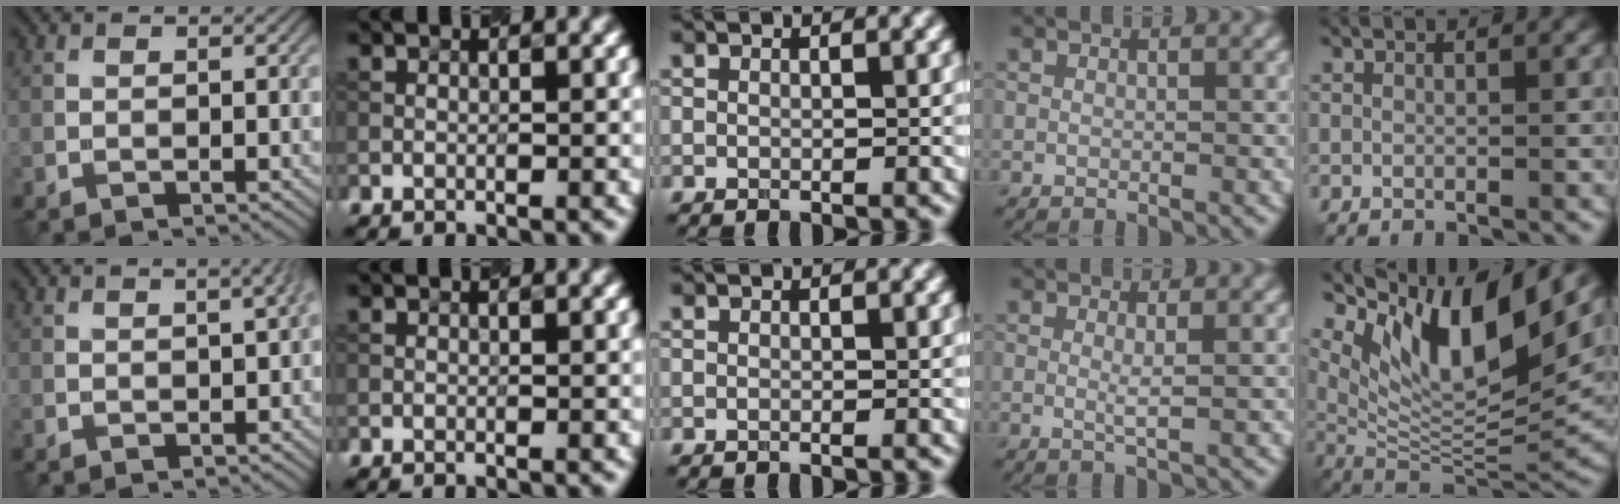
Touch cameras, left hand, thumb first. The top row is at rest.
{"thumb": {"total": 2.7, "force": [0.4, 0.8, 2.5], "torque": [-0.015, 0.012, 0.003]}, "ring": {"total": 1.1, "force": [0.0, 0.0, 1.1], "torque": [-0.024, -0.006, 0.000]}, "little": {"total": 12.0, "force": [5.4, 4.1, 9.9], "torque": [-0.169, -0.003, 0.111]}}